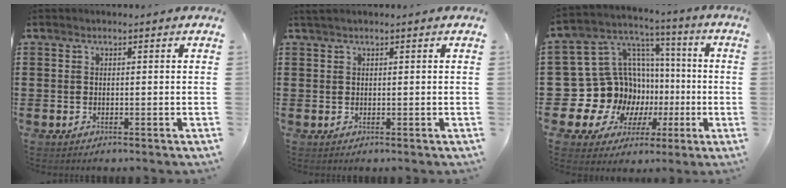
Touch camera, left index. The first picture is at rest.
{"total": 0.6, "force": [0.4, 0.0, 0.4], "torque": [-0.008, 0.000, 0.009]}
{"total": 18.0, "force": [-3.0, 16.2, 7.4], "torque": [-0.182, -0.029, -0.005]}